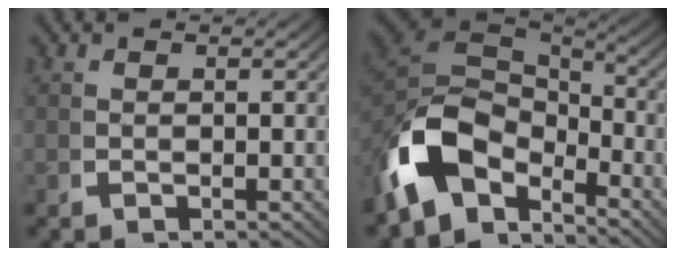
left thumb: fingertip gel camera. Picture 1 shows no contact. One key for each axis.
{"total": 13.3, "fx": -1.9, "fy": 9.2, "fz": 9.4, "tx": -0.222, "ty": -0.042, "tz": -0.019}